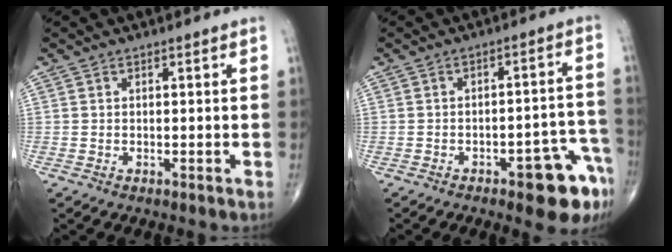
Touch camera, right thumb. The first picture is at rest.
{"total": 10.6, "force": [-5.9, 3.4, 8.1], "torque": [-0.072, 0.045, -0.067]}